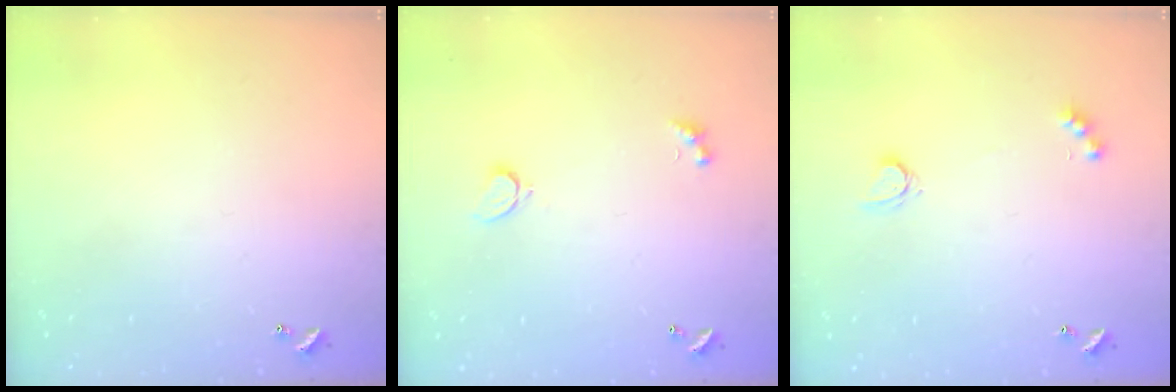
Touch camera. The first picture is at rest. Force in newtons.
{"total": 2.3, "press": 2.3, "slide": 0.6}
{"total": 2.7, "press": 2.7, "slide": 0.5}